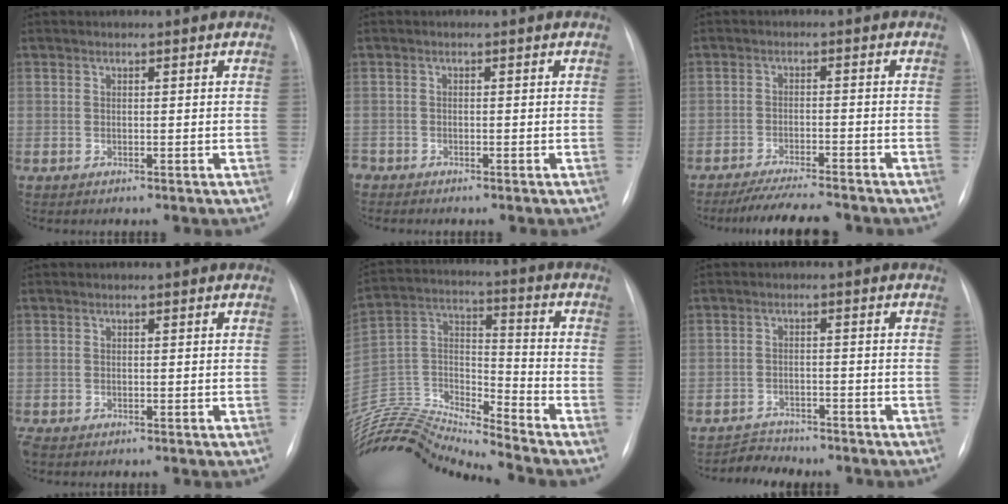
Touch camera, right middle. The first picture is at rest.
{"total": 1.2, "force": [-1.2, 0.4, 0.0], "torque": [0.005, 0.000, -0.020]}
{"total": 8.7, "force": [-7.8, 0.4, 3.8], "torque": [-0.055, -0.017, -0.122]}
{"total": 0.7, "force": [-0.6, 0.1, 0.4], "torque": [-0.010, -0.001, -0.008]}
{"total": 19.1, "force": [-18.4, -1.0, 4.8], "torque": [-0.089, 0.031, -0.333]}
{"total": 3.7, "force": [-3.4, 1.0, -0.8], "torque": [0.011, -0.004, -0.057]}